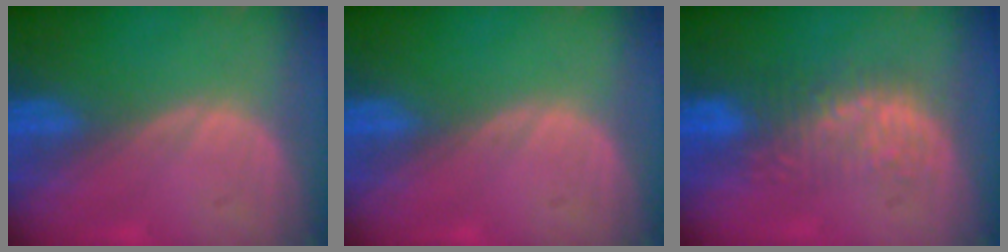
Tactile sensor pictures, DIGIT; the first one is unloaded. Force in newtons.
{"total": 0.0}
{"total": 6.4, "press": 6.2, "slide": 1.3}